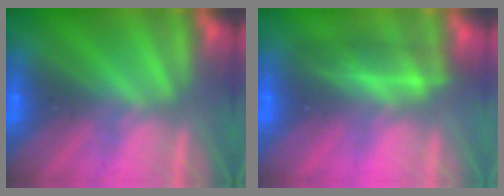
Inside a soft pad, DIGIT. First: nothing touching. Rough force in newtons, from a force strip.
{"total": 2.2}